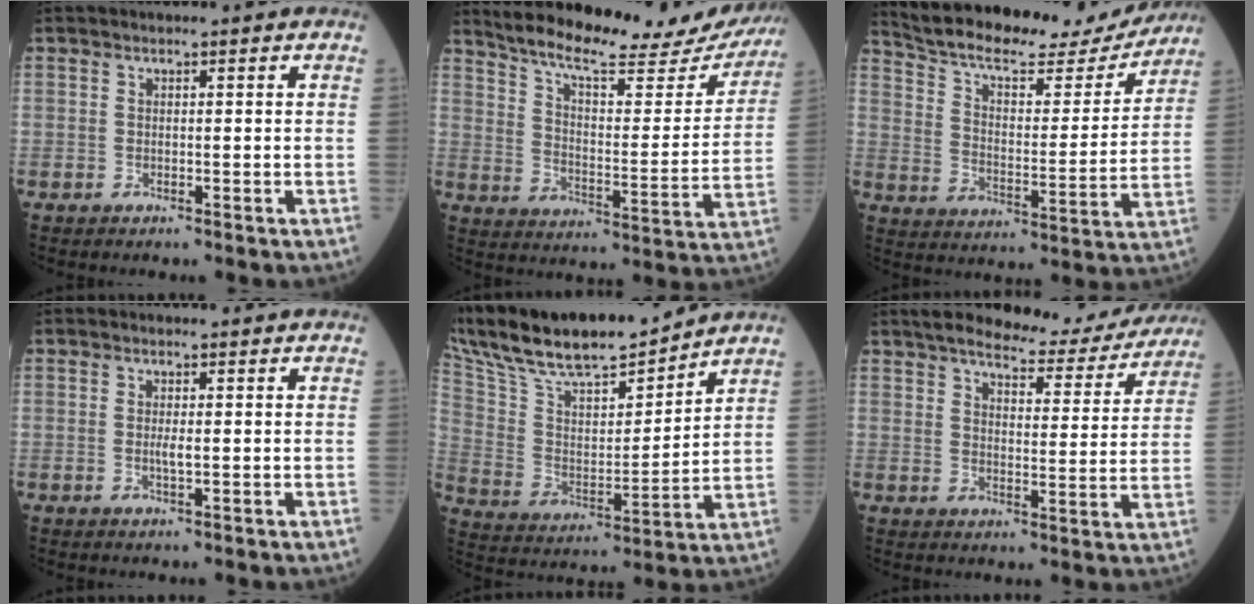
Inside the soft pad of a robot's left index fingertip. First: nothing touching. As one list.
[{"total": 21.7, "force": [19.9, 2.9, 8.1], "torque": [-0.128, -0.043, 0.269]}, {"total": 20.8, "force": [18.8, 4.8, 7.6], "torque": [-0.134, -0.006, 0.274]}, {"total": 1.2, "force": [-0.2, 0.1, 1.2], "torque": [-0.027, -0.006, -0.003]}, {"total": 18.9, "force": [16.6, 2.9, 8.6], "torque": [-0.175, 0.013, 0.301]}, {"total": 13.8, "force": [12.8, 2.7, 4.6], "torque": [-0.056, -0.013, 0.158]}]